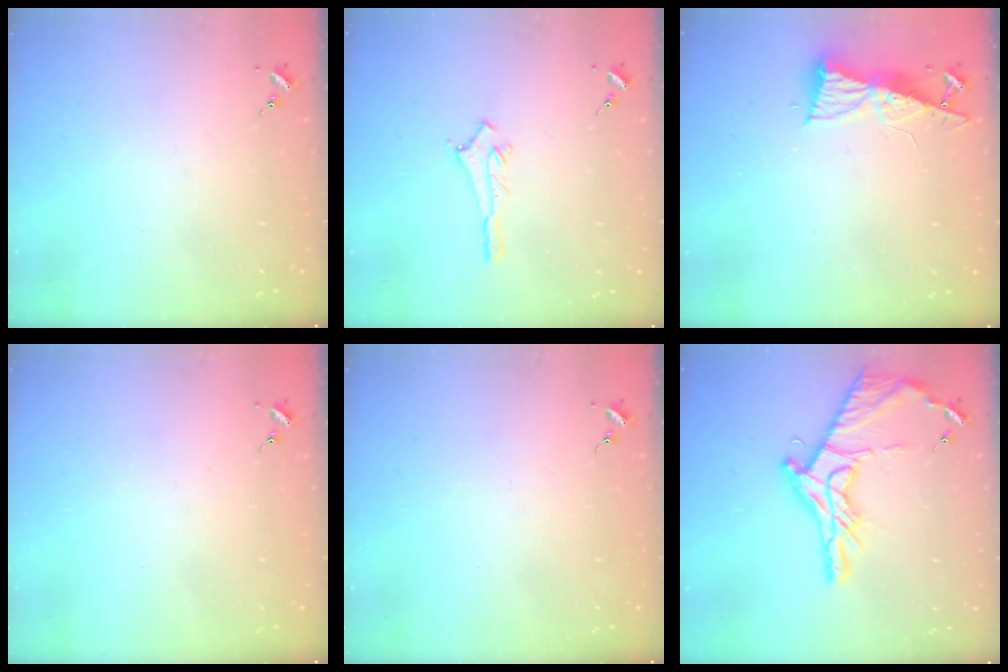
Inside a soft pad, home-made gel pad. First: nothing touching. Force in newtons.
{"total": 3.0, "press": 2.9, "slide": 0.3}
{"total": 8.6, "press": 8.6, "slide": 1.1}
{"total": 0.0}
{"total": 0.0}
{"total": 19.9, "press": 19.8, "slide": 1.4}